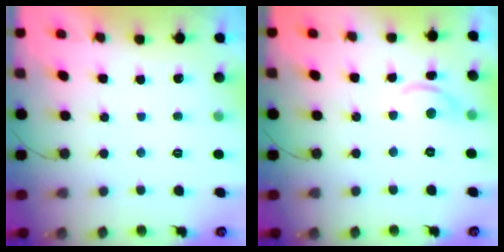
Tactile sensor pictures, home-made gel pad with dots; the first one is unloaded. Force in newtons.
{"total": 7.4, "press": 7.4, "slide": 0.4}